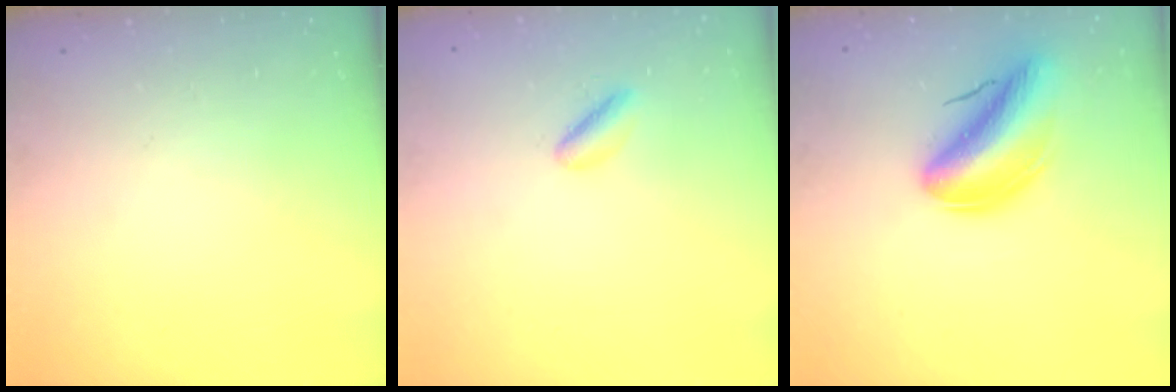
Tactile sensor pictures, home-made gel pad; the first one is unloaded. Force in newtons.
{"total": 2.7, "press": 2.5, "slide": 1.0}
{"total": 13.0, "press": 12.5, "slide": 3.7}